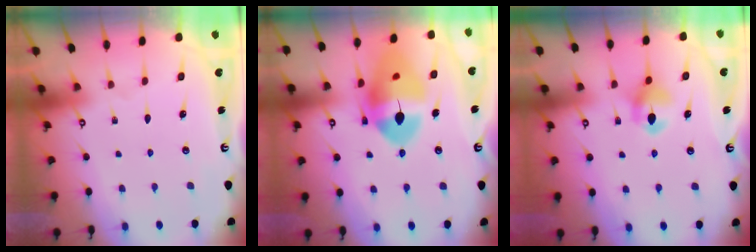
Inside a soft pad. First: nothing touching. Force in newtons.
{"total": 17.7, "press": 17.6, "slide": 2.2}
{"total": 6.4, "press": 6.4, "slide": 0.7}